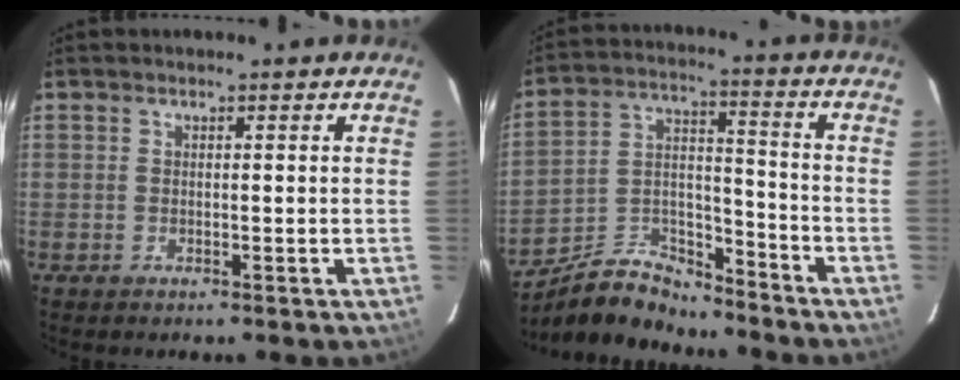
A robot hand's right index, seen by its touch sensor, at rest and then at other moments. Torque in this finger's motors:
{"motor_torque": [0.40, -0.69, -0.21, -0.07]}